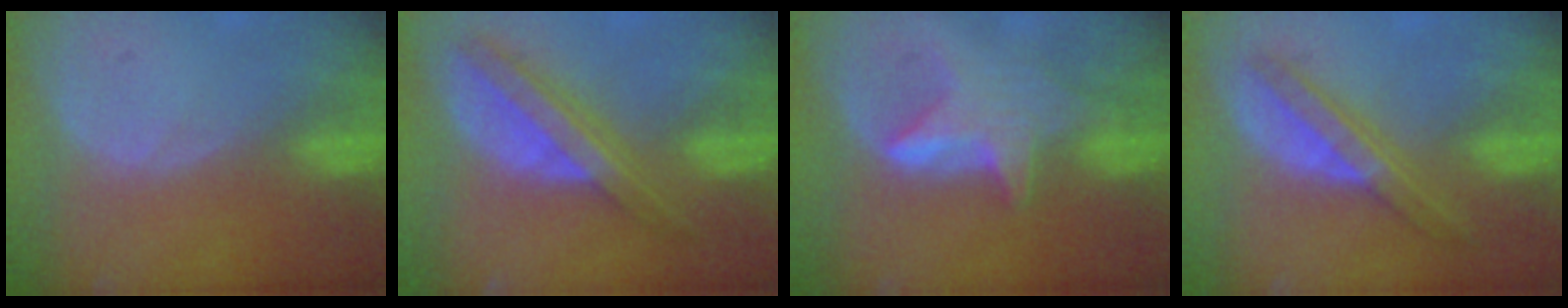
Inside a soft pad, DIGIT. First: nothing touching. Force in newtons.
{"total": 8.0, "press": 6.8, "slide": 4.3}
{"total": 5.9, "press": 5.9, "slide": 0.4}
{"total": 6.8, "press": 5.8, "slide": 3.5}